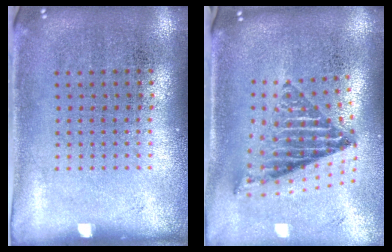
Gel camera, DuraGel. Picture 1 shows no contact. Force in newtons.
{"total": 1.8, "press": 1.4, "slide": 1.1}